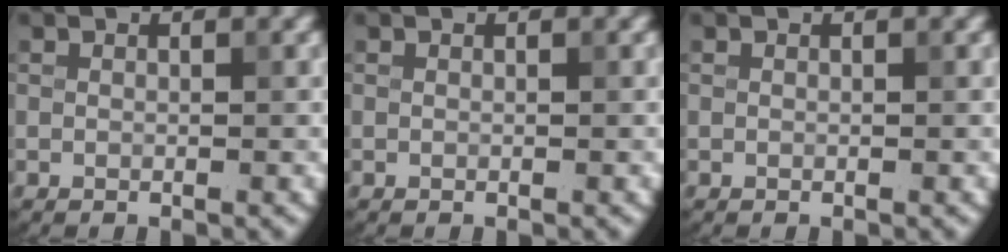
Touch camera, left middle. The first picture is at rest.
{"total": 0.0}
{"total": 0.0}